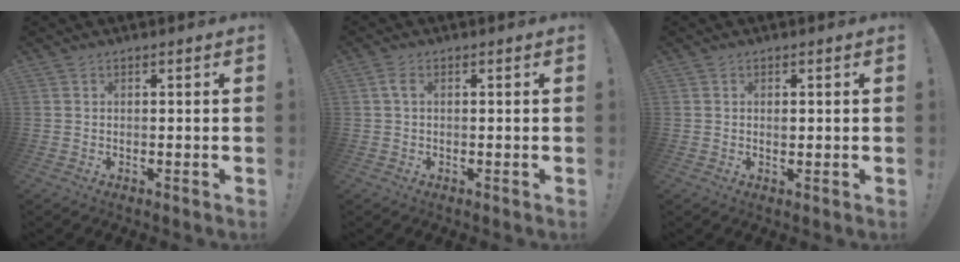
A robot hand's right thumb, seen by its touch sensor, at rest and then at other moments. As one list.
[{"total": 2.1, "force": [0.4, 1.2, 1.7], "torque": [-0.035, 0.007, 0.008]}, {"total": 1.0, "force": [0.0, 0.6, 0.7], "torque": [-0.003, -0.001, -0.004]}]